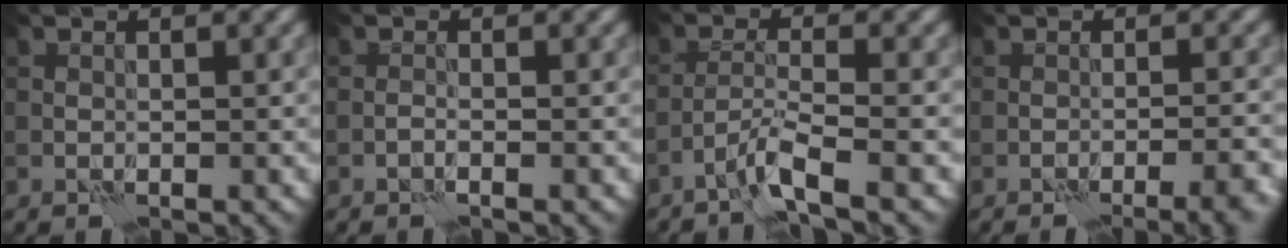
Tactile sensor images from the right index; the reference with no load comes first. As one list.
[{"total": 0.8, "force": [-0.6, 0.1, 0.6], "torque": [-0.012, 0.002, -0.012]}, {"total": 3.3, "force": [-2.3, 0.2, 2.5], "torque": [-0.046, 0.009, -0.055]}, {"total": 6.0, "force": [-4.2, 1.5, 4.0], "torque": [-0.041, 0.009, -0.047]}]